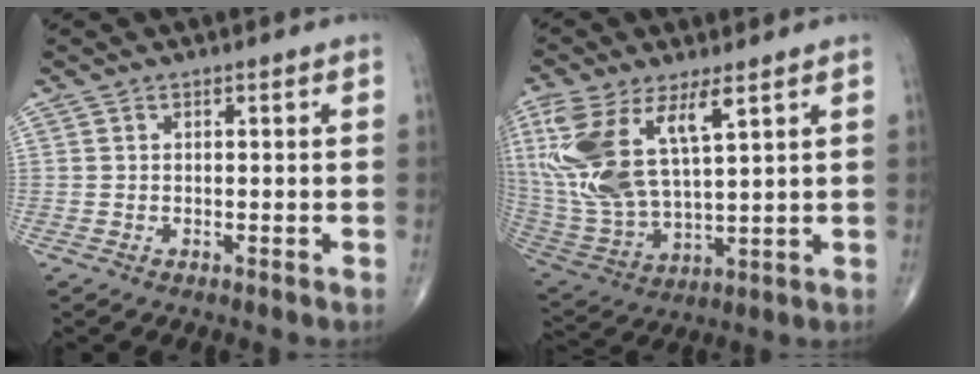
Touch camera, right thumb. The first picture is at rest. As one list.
[{"total": 17.4, "force": [6.9, 7.1, 14.4], "torque": [-0.311, -0.019, 0.146]}]